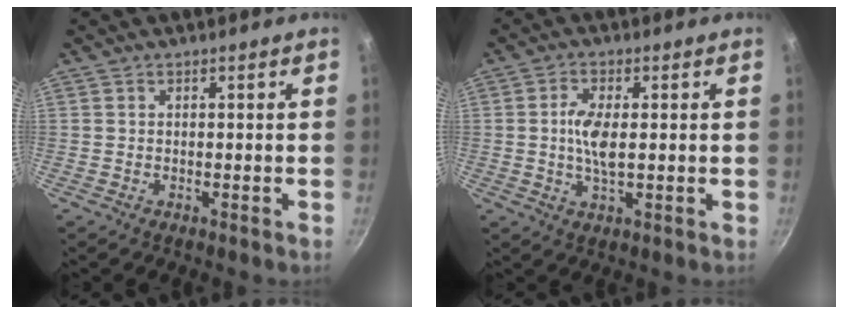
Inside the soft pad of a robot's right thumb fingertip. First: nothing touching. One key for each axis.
{"total": 6.0, "fx": 0.3, "fy": 2.6, "fz": 5.4, "tx": -0.107, "ty": 0.001, "tz": 0.004}